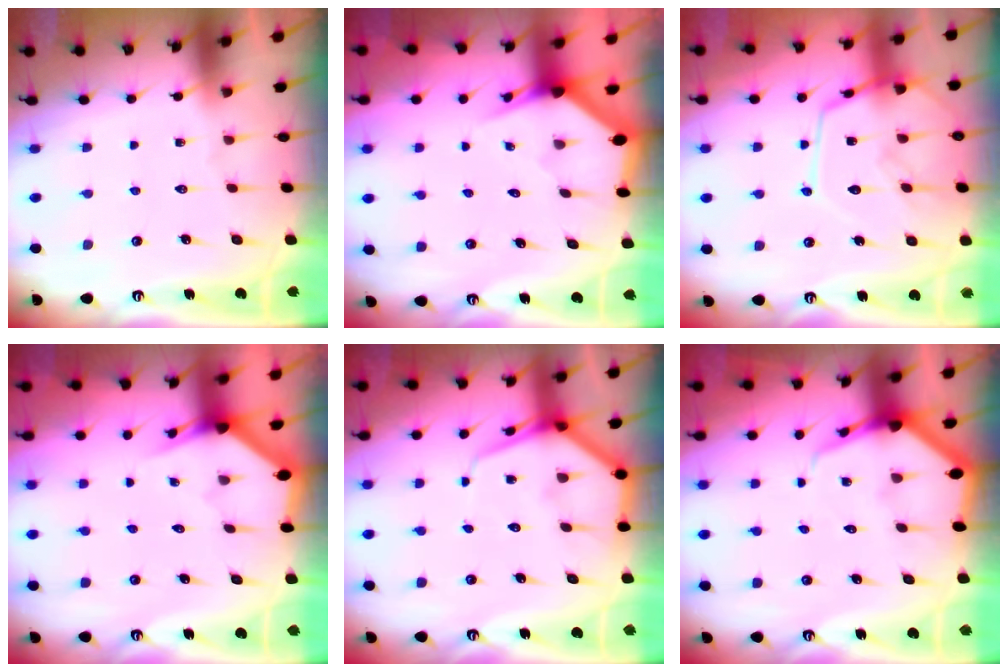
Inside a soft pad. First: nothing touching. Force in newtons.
{"total": 2.9, "press": 2.9, "slide": 0.2}
{"total": 14.3, "press": 14.3, "slide": 1.3}
{"total": 3.0, "press": 3.0, "slide": 0.1}
{"total": 7.0, "press": 7.0, "slide": 0.6}
{"total": 5.6, "press": 5.6, "slide": 0.7}